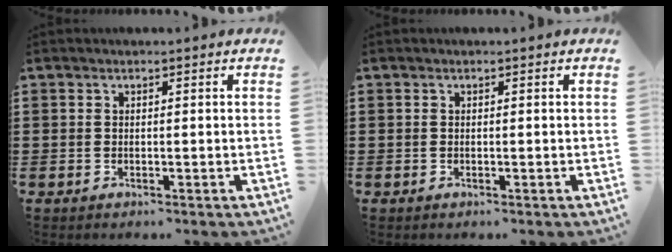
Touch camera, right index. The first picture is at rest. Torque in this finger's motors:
{"motor_torque": [1.85, 0.28, 0.01, -0.01]}